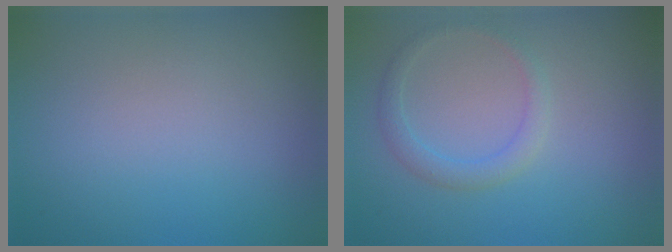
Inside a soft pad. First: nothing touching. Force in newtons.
{"total": 1.7, "press": 1.7, "slide": 0.2}